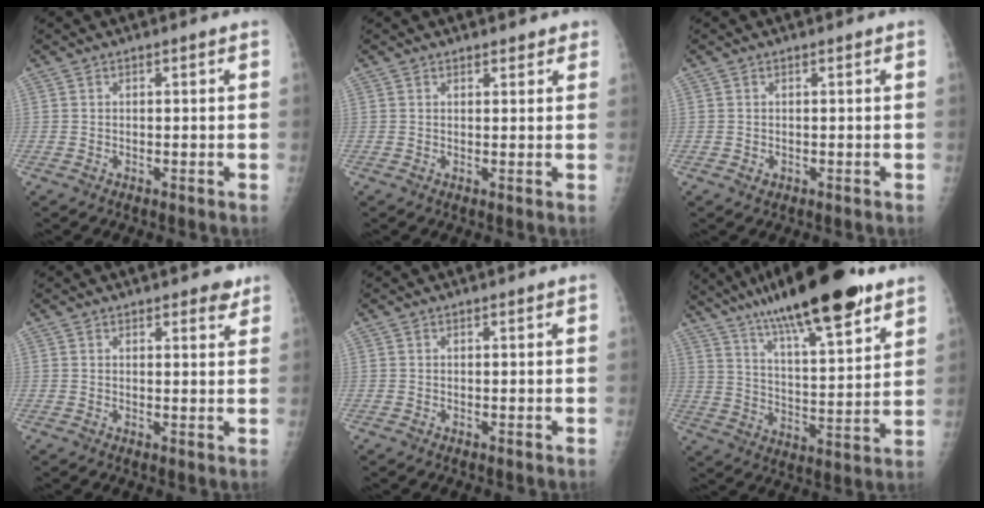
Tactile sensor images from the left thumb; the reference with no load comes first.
{"total": 1.9, "force": [1.6, 1.0, 0.4], "torque": [0.015, -0.005, 0.014]}
{"total": 0.8, "force": [0.1, 0.7, 0.3], "torque": [-0.002, 0.000, 0.003]}
{"total": 3.0, "force": [2.4, 1.3, 1.3], "torque": [0.005, -0.013, 0.027]}
{"total": 0.0}
{"total": 22.9, "force": [15.3, 5.1, 16.2], "torque": [-0.258, -0.047, 0.249]}